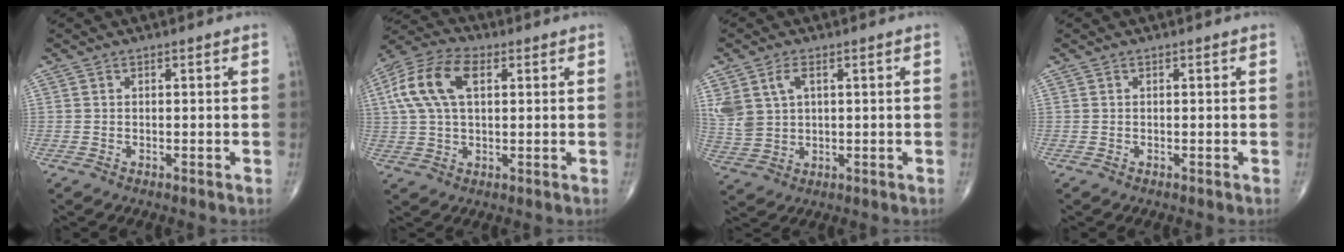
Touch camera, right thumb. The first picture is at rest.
{"total": 12.7, "force": [3.4, 7.0, 10.0], "torque": [-0.211, 0.022, 0.061]}
{"total": 7.5, "force": [2.7, 4.7, 5.1], "torque": [-0.111, -0.001, 0.065]}
{"total": 0.0}